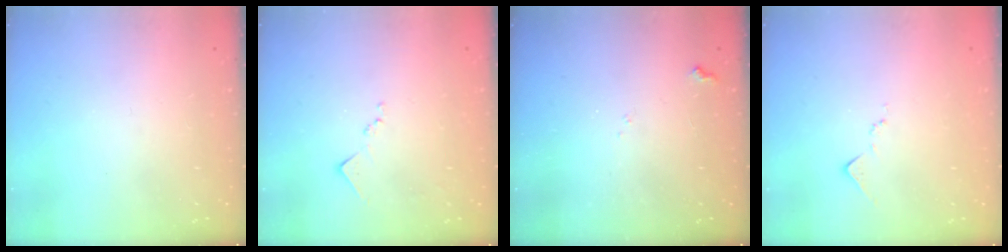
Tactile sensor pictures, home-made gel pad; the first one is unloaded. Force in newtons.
{"total": 8.1, "press": 8.1, "slide": 0.6}
{"total": 6.2, "press": 6.2, "slide": 0.6}
{"total": 7.1, "press": 7.1, "slide": 0.3}